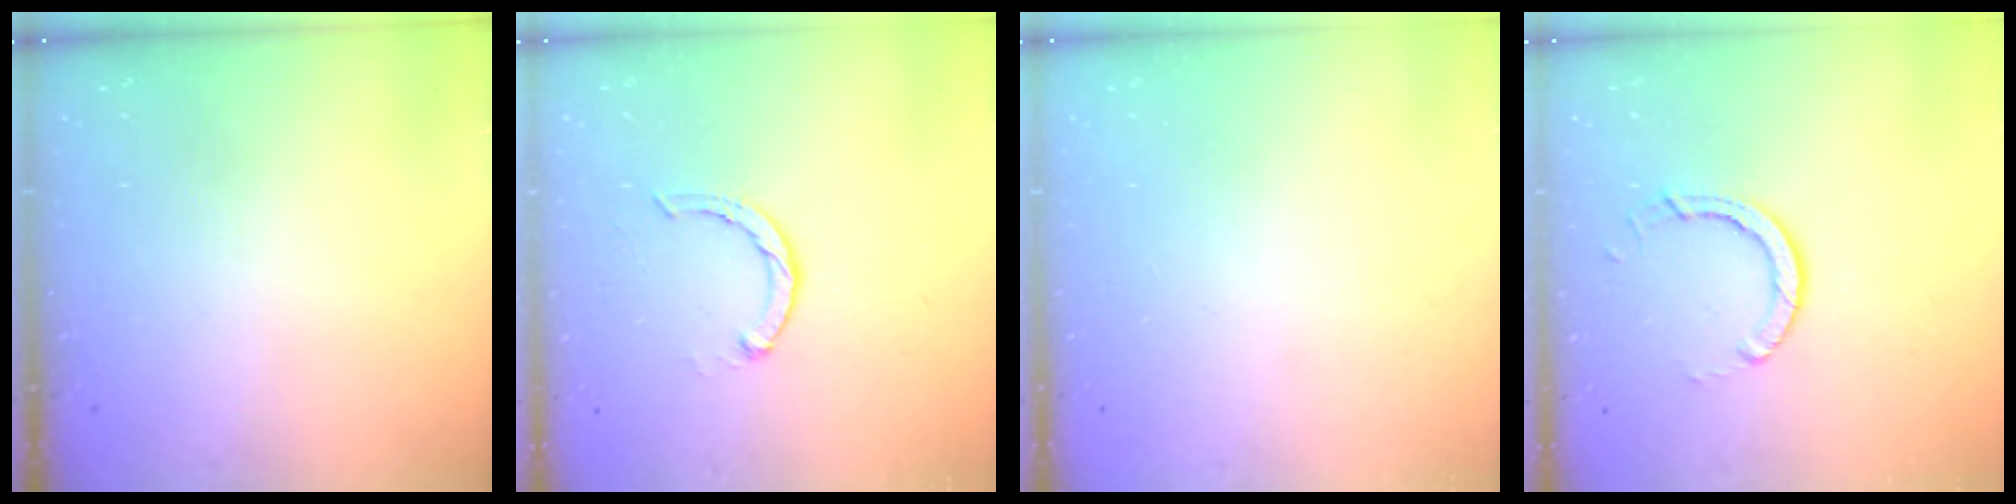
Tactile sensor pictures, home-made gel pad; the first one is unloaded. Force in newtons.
{"total": 2.4, "press": 2.4, "slide": 0.4}
{"total": 0.0}
{"total": 5.6, "press": 5.6, "slide": 0.2}